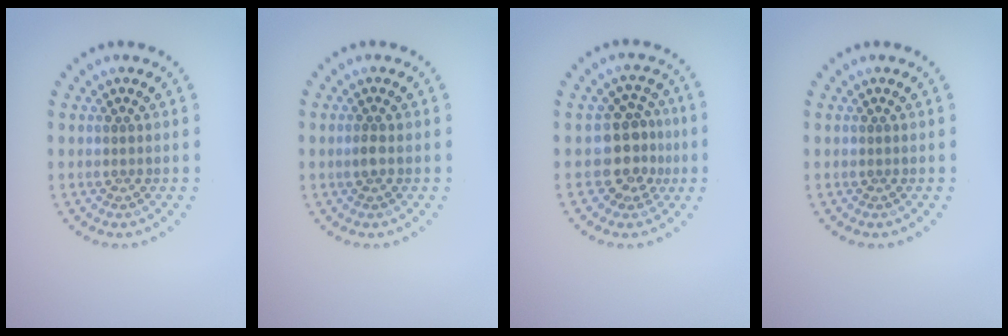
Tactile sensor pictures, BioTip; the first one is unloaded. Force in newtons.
{"total": 0.8, "press": 0.8, "slide": 0.2}
{"total": 3.8, "press": 3.3, "slide": 1.8}
{"total": 0.0}